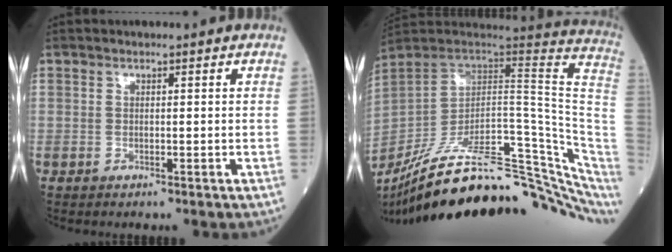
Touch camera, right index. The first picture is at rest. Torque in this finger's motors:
{"motor_torque": [0.00, -2.14, 0.30, 0.01]}